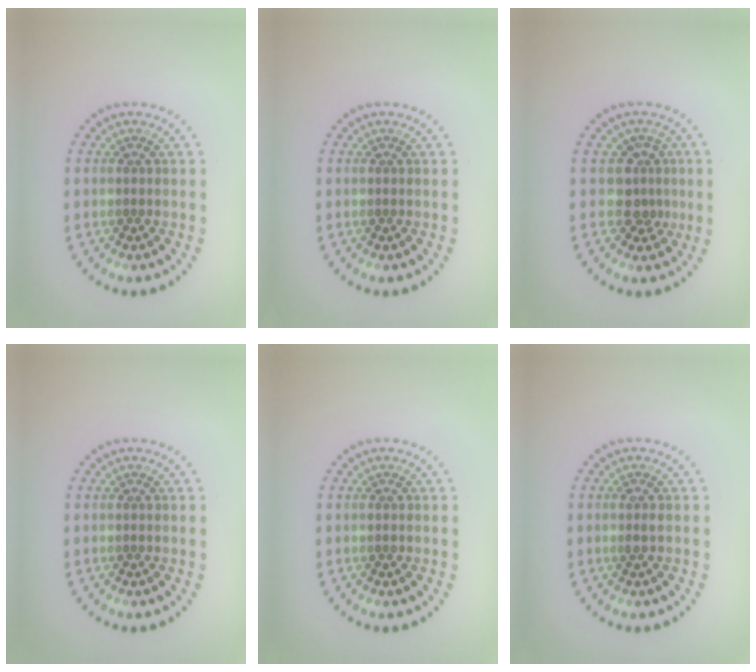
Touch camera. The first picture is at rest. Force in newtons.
{"total": 0.0}
{"total": 2.6, "press": 1.9, "slide": 1.8}
{"total": 0.0}
{"total": 0.5, "press": 0.5, "slide": 0.0}
{"total": 0.8, "press": 0.6, "slide": 0.4}